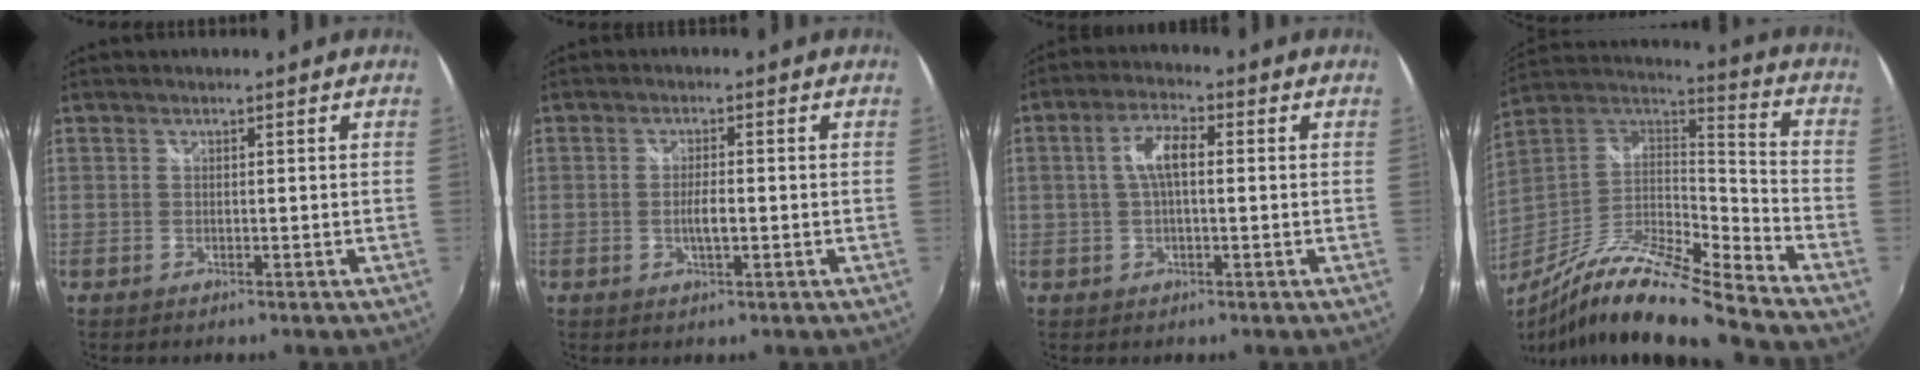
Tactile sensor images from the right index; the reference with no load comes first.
{"total": 2.9, "force": [-0.6, 0.7, 2.7], "torque": [-0.051, -0.002, -0.012]}
{"total": 5.7, "force": [0.5, 2.1, 5.2], "torque": [-0.102, 0.013, 0.008]}
{"total": 19.0, "force": [-14.6, 1.8, 12.1], "torque": [-0.223, -0.029, -0.276]}